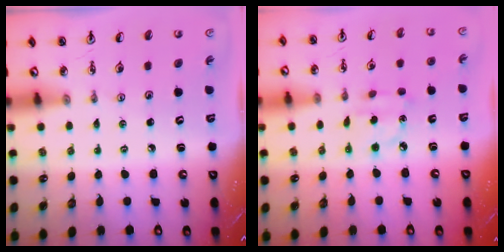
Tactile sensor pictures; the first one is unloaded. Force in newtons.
{"total": 3.2, "press": 3.2, "slide": 0.2}